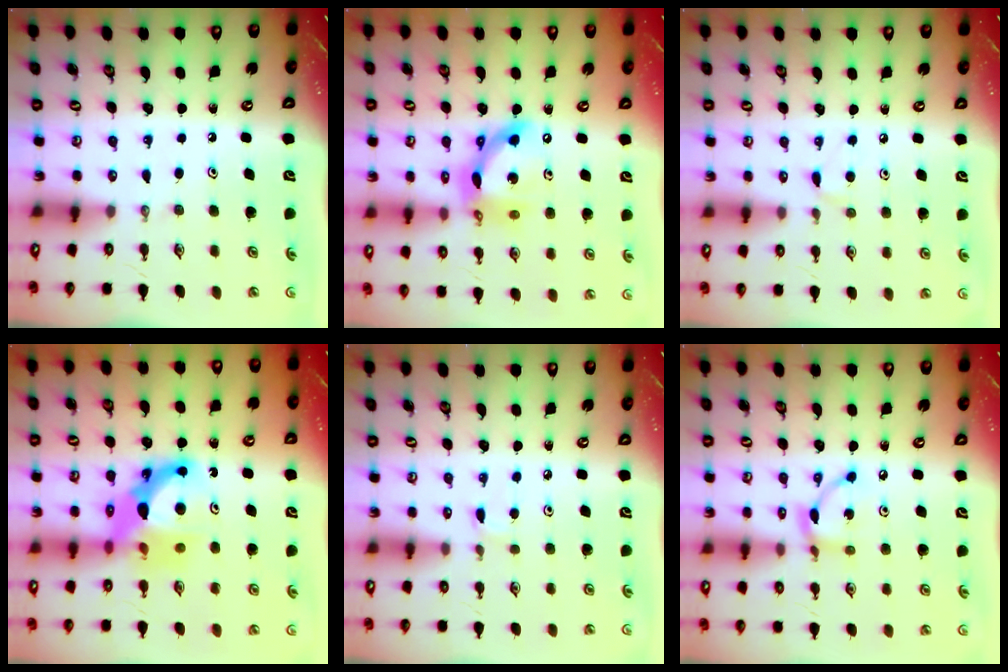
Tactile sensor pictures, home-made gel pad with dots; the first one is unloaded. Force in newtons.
{"total": 13.3, "press": 13.2, "slide": 1.4}
{"total": 4.6, "press": 4.5, "slide": 0.6}
{"total": 12.9, "press": 12.9, "slide": 1.1}
{"total": 1.9, "press": 1.9, "slide": 0.2}
{"total": 6.4, "press": 6.4, "slide": 0.2}